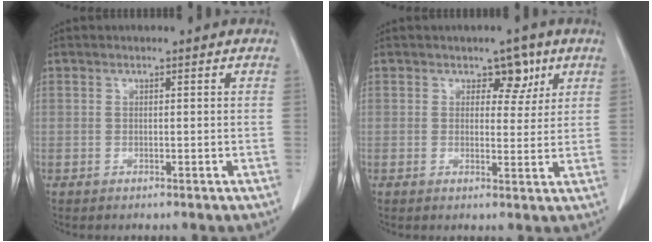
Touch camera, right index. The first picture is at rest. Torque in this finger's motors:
{"motor_torque": [0.03, 0.11, 0.00, 0.00]}